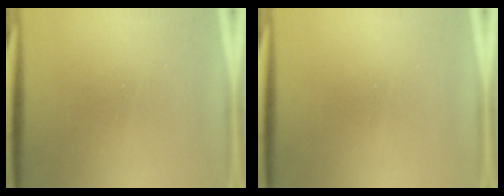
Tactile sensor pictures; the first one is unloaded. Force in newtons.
{"total": 0.0}